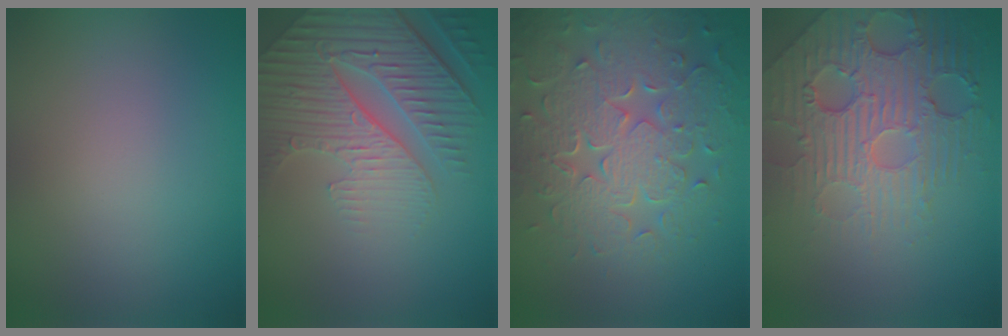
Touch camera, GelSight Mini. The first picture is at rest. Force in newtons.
{"total": 7.0, "press": 5.4, "slide": 4.5}
{"total": 8.4, "press": 6.1, "slide": 5.8}
{"total": 6.5, "press": 5.1, "slide": 4.1}